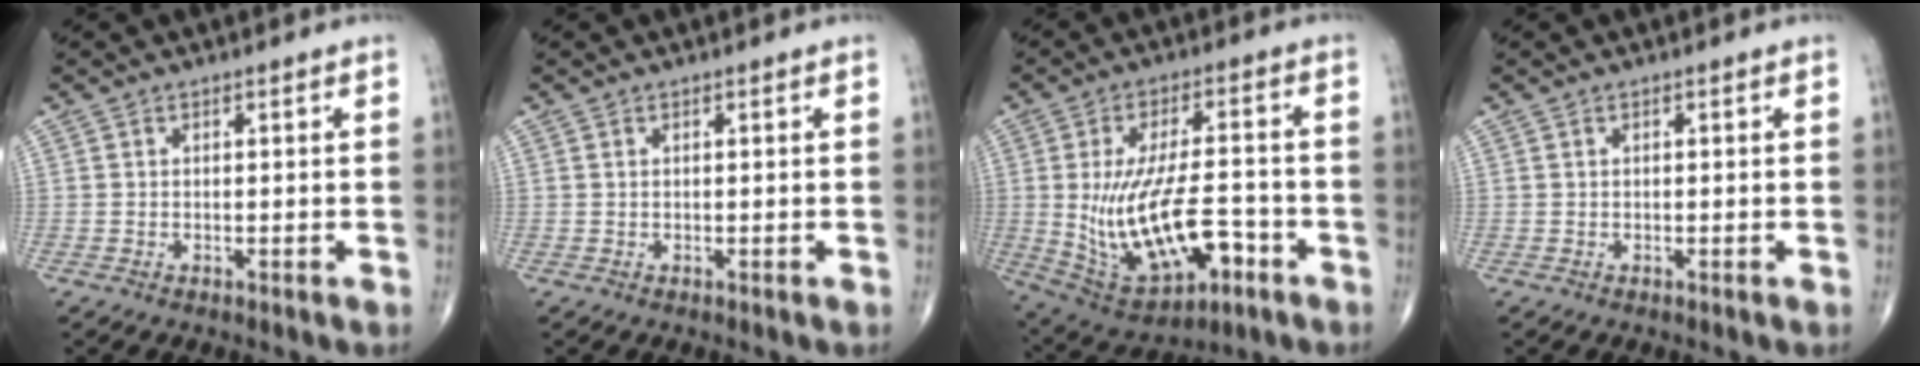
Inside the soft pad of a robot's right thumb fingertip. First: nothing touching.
{"total": 0.0}
{"total": 19.0, "force": [-4.1, 9.3, 16.0], "torque": [-0.276, 0.022, -0.044]}
{"total": 0.0}